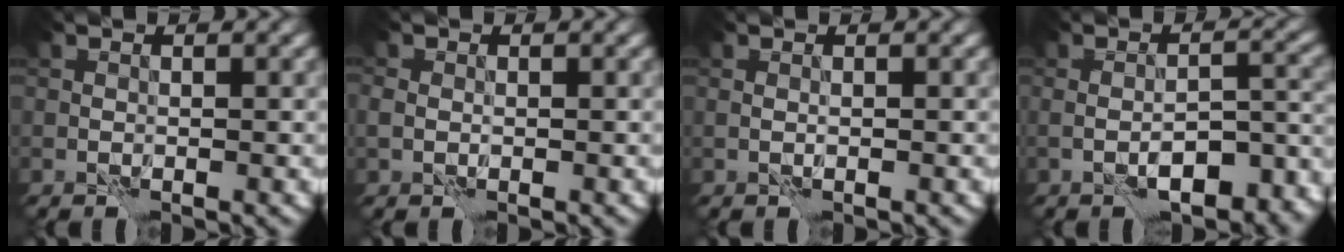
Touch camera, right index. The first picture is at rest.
{"total": 0.7, "force": [-0.2, 0.7, 0.2], "torque": [-0.007, 0.000, -0.006]}
{"total": 0.0}
{"total": 6.7, "force": [-3.8, 2.4, 4.9], "torque": [-0.066, 0.004, -0.052]}